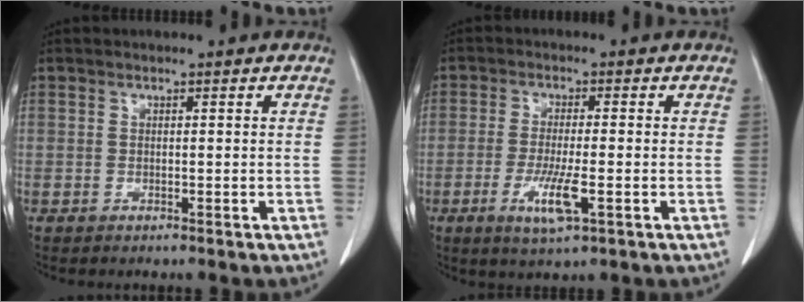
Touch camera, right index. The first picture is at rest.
{"total": 6.3, "force": [-2.3, 0.7, 5.8], "torque": [-0.113, -0.014, -0.037]}